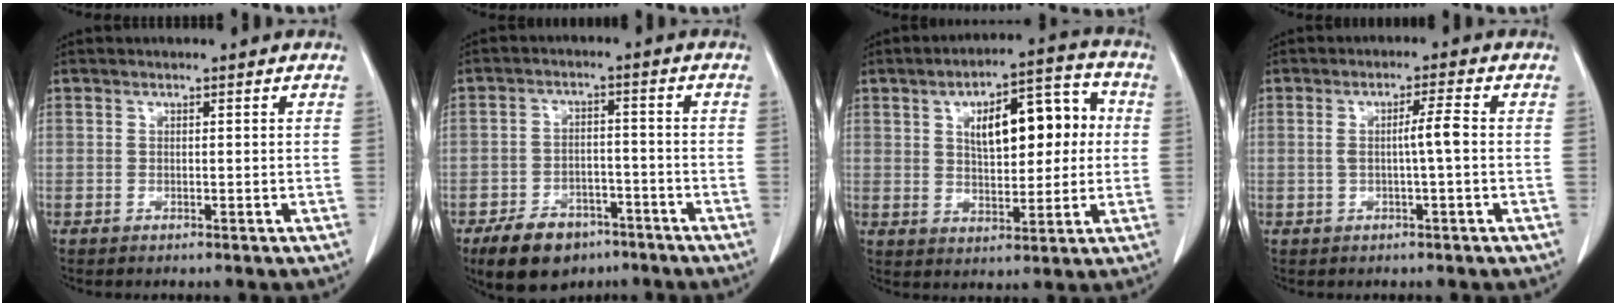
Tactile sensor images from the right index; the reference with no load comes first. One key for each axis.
{"total": 10.4, "fx": -7.1, "fy": 6.0, "fz": 4.8, "tx": -0.087, "ty": 0.003, "tz": -0.111}
{"total": 13.6, "fx": 2.5, "fy": 6.1, "fz": 11.9, "tx": -0.183, "ty": 0.037, "tz": 0.045}
{"total": 4.0, "fx": -0.2, "fy": 0.2, "fz": 4.0, "tx": -0.074, "ty": 0.008, "tz": 0.000}